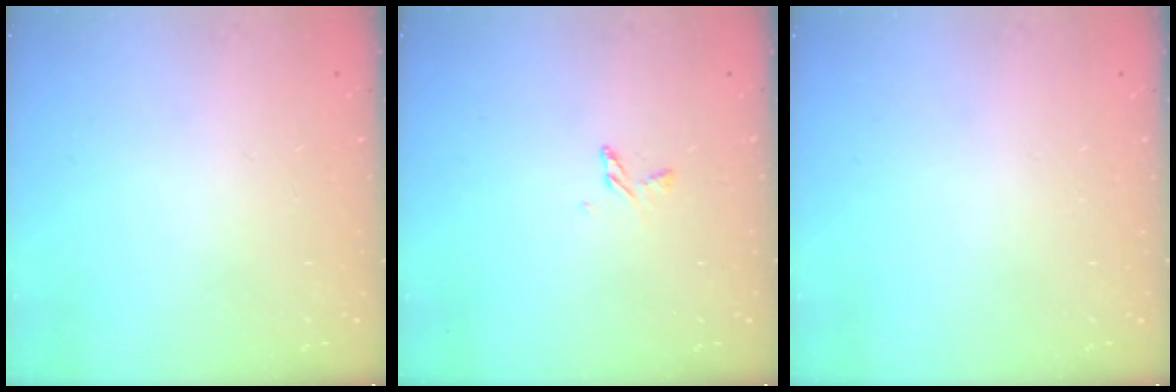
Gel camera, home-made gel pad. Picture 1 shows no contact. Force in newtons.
{"total": 3.9, "press": 3.9, "slide": 0.4}
{"total": 0.0}